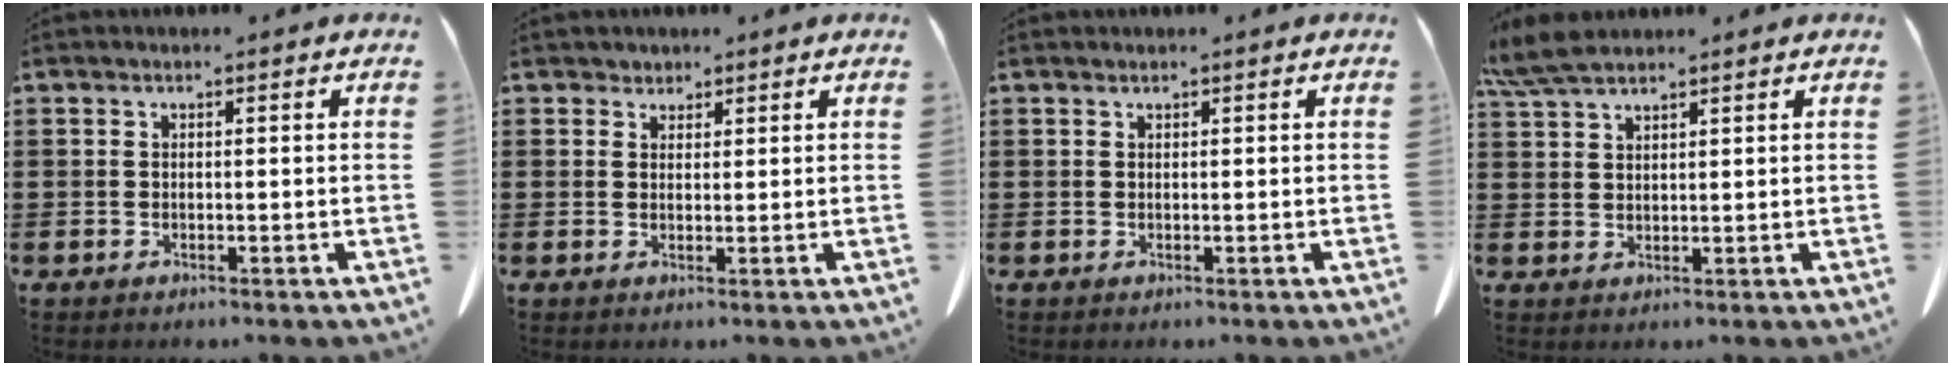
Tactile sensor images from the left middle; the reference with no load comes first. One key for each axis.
{"total": 1.5, "fx": 1.3, "fy": 0.8, "fz": -0.1, "tx": -0.004, "ty": 0.004, "tz": 0.026}
{"total": 0.0}
{"total": 4.9, "fx": 4.0, "fy": 1.0, "fz": 2.6, "tx": -0.062, "ty": -0.004, "tz": 0.076}